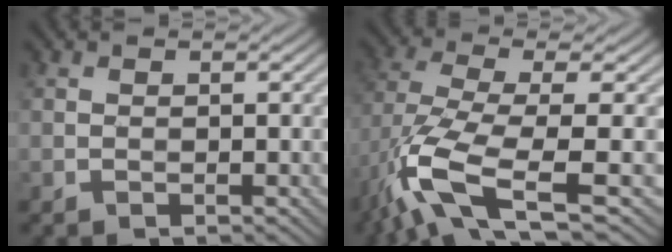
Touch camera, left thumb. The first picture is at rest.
{"total": 10.9, "force": [-4.0, 3.3, 9.5], "torque": [-0.214, -0.008, -0.077]}